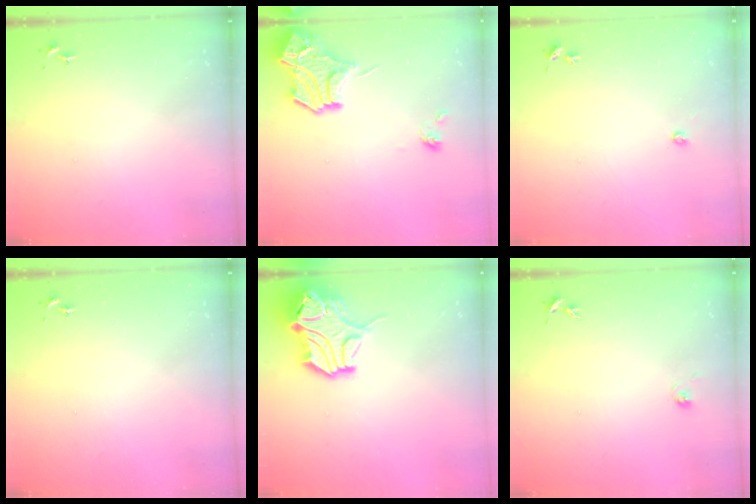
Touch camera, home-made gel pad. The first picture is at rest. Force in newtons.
{"total": 15.5, "press": 15.4, "slide": 1.4}
{"total": 3.0, "press": 3.0, "slide": 0.4}
{"total": 0.0}
{"total": 15.7, "press": 15.6, "slide": 2.3}
{"total": 5.8, "press": 5.8, "slide": 0.5}